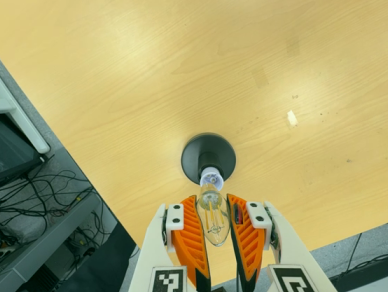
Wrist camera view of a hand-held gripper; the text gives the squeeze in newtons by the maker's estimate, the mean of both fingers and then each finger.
{"total": 21.4, "left": 25.7, "right": 17.2}